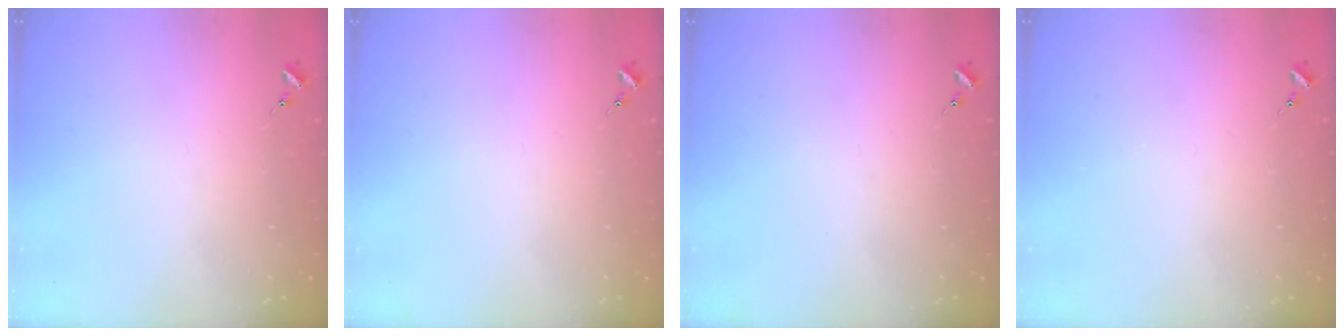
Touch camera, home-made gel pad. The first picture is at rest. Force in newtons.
{"total": 0.0}
{"total": 0.0}
{"total": 0.0}